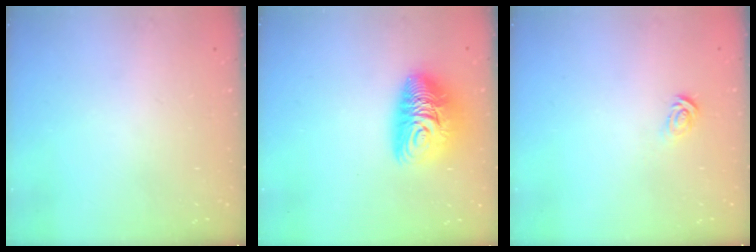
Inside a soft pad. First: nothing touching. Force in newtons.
{"total": 11.5, "press": 11.5, "slide": 0.9}
{"total": 2.8, "press": 2.8, "slide": 0.2}